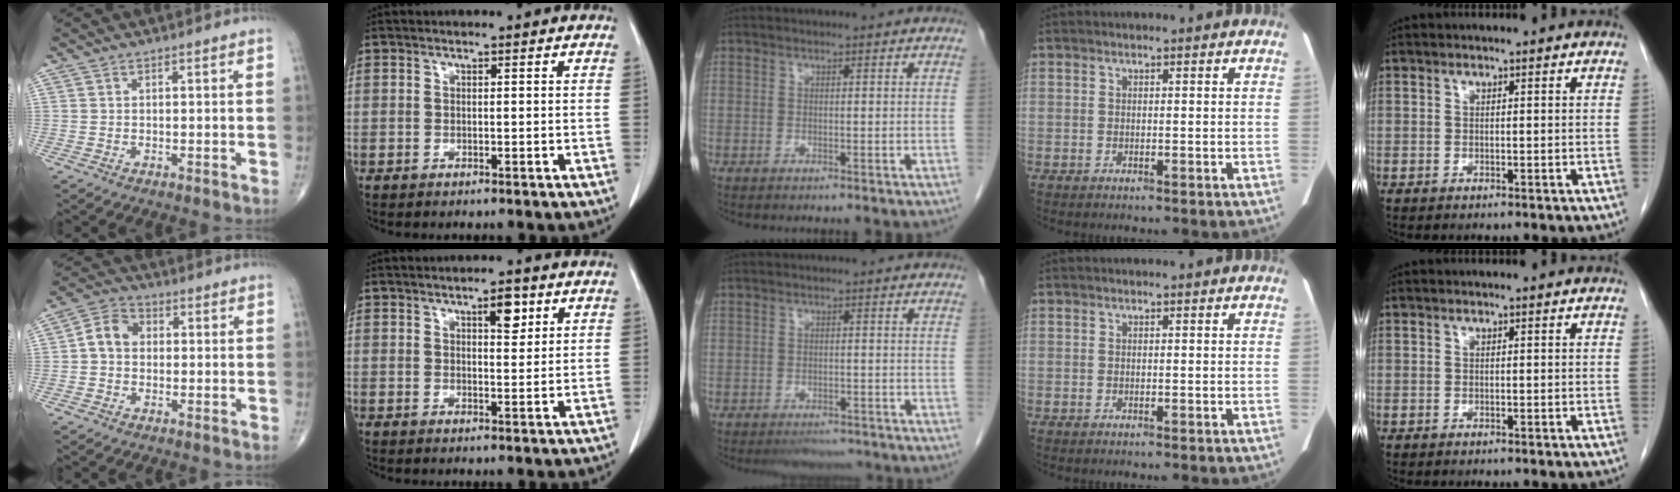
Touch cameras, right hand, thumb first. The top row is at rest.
{"thumb": {"total": 5.8, "force": [0.0, 4.7, 3.5], "torque": [-0.052, 0.021, -0.010]}, "index": {"total": 3.6, "force": [1.9, 1.2, 2.8], "torque": [-0.041, -0.002, 0.028]}, "middle": {"total": 4.3, "force": [-3.8, 1.6, 1.3], "torque": [-0.013, -0.001, -0.054]}}